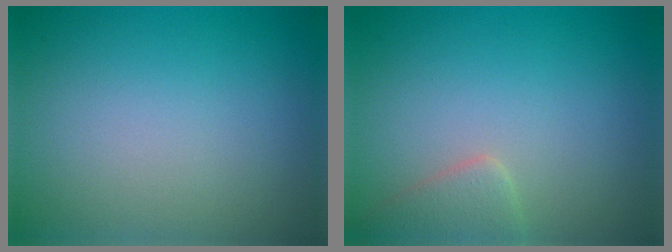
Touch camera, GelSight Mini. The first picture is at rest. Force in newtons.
{"total": 2.3, "press": 2.3, "slide": 0.1}